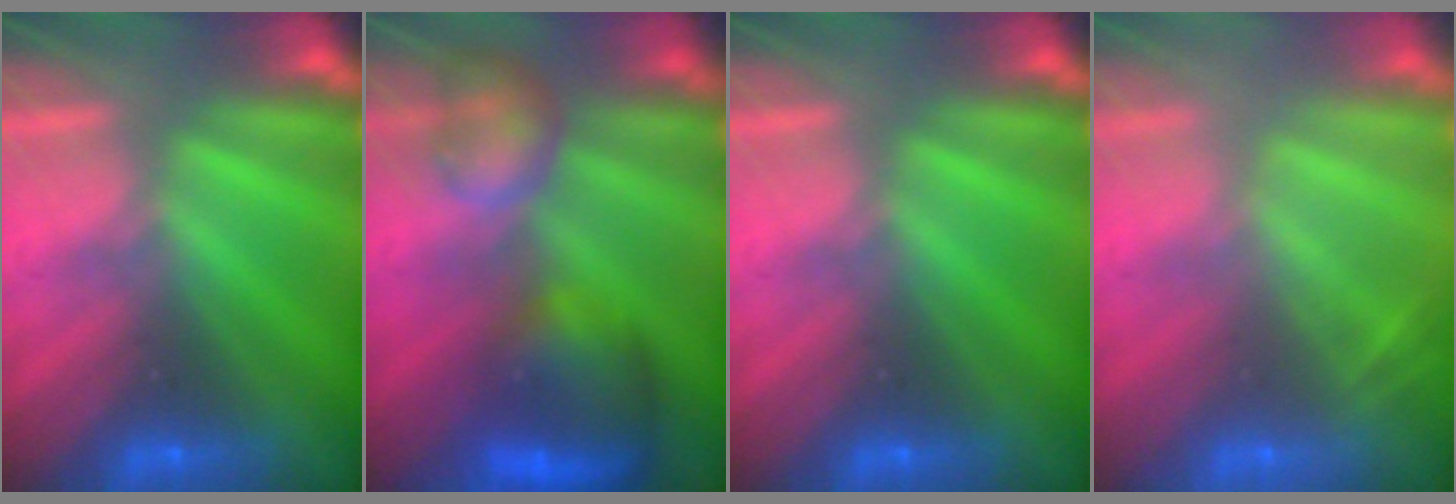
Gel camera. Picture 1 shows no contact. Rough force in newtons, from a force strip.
{"total": 7.8}
{"total": 0.0}
{"total": 2.0}